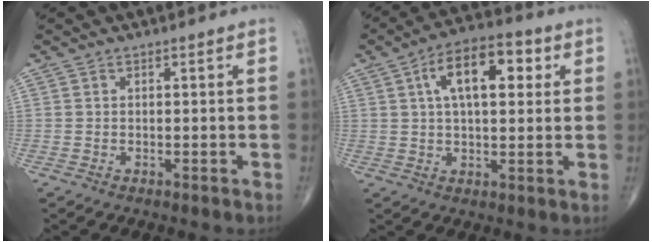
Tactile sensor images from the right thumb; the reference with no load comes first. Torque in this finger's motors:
{"motor_torque": [0.00, 0.49, 0.72, 0.04, 0.28]}